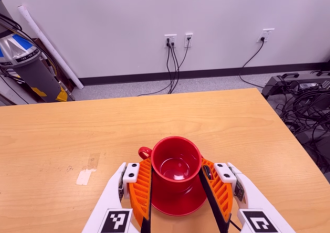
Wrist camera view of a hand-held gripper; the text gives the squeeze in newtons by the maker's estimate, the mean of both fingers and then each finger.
{"total": 1.0, "left": 2.0, "right": 0.0}